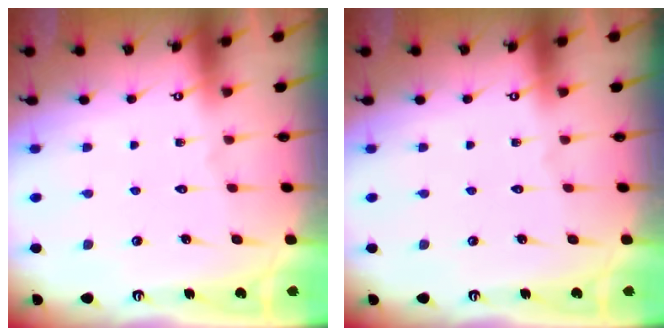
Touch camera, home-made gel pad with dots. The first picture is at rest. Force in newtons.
{"total": 0.0}